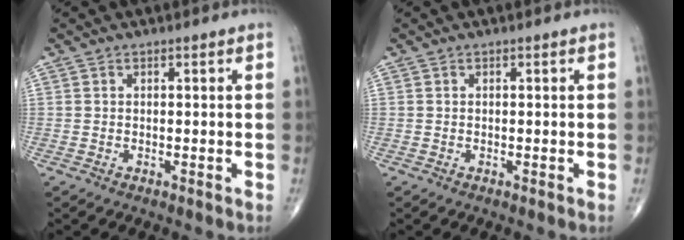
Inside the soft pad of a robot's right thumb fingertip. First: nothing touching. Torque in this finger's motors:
{"motor_torque": [-0.12, -0.03, 0.00, 0.00, 0.00]}